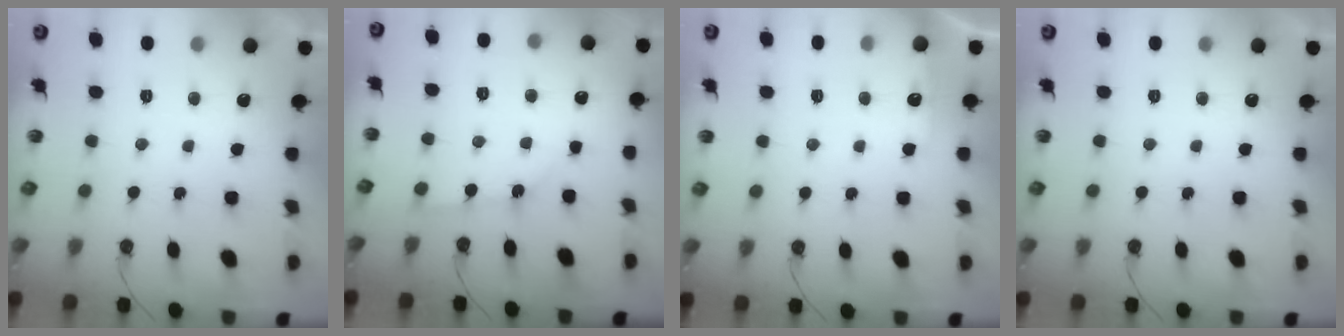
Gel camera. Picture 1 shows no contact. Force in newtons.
{"total": 1.3, "press": 1.3, "slide": 0.1}
{"total": 3.7, "press": 3.6, "slide": 0.4}
{"total": 0.0}